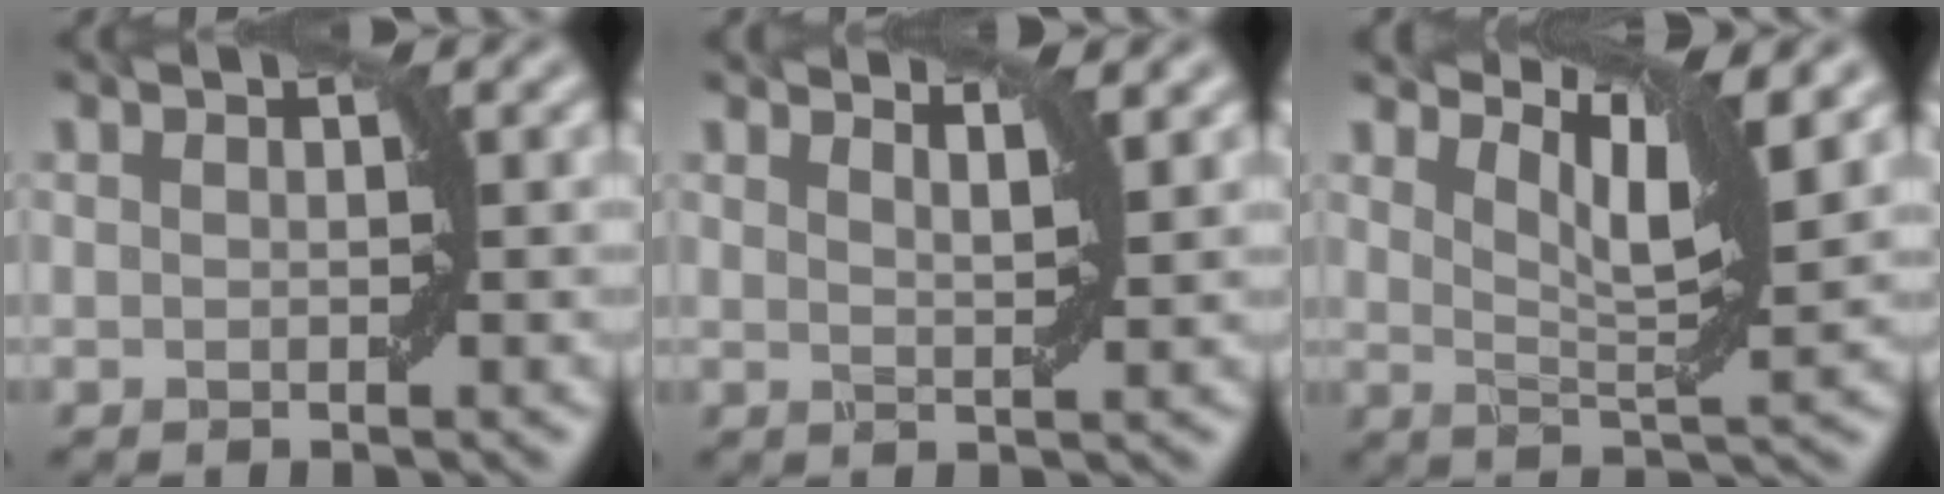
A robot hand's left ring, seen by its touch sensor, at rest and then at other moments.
{"total": 2.4, "force": [2.1, 0.3, 1.1], "torque": [-0.011, -0.001, 0.025]}
{"total": 5.7, "force": [4.0, 1.1, 4.0], "torque": [-0.065, 0.002, 0.068]}